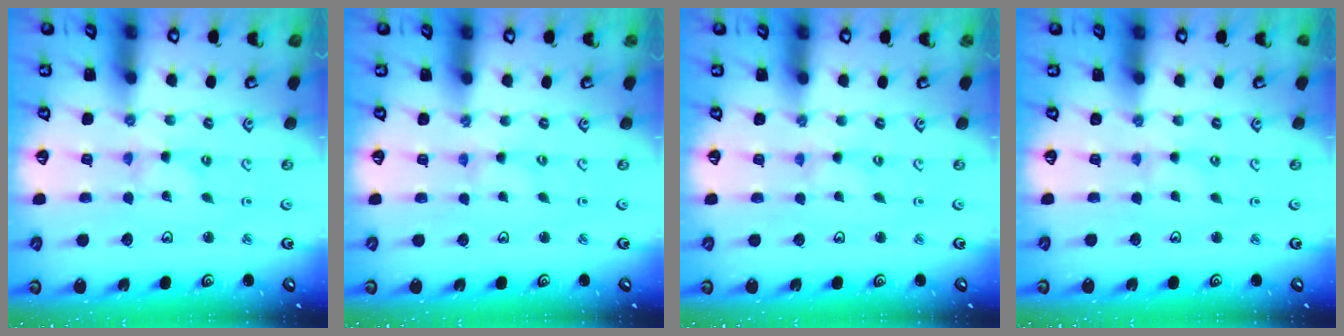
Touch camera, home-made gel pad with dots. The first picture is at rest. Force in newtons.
{"total": 0.0}
{"total": 0.6, "press": 0.5, "slide": 0.1}
{"total": 1.2, "press": 1.2, "slide": 0.3}